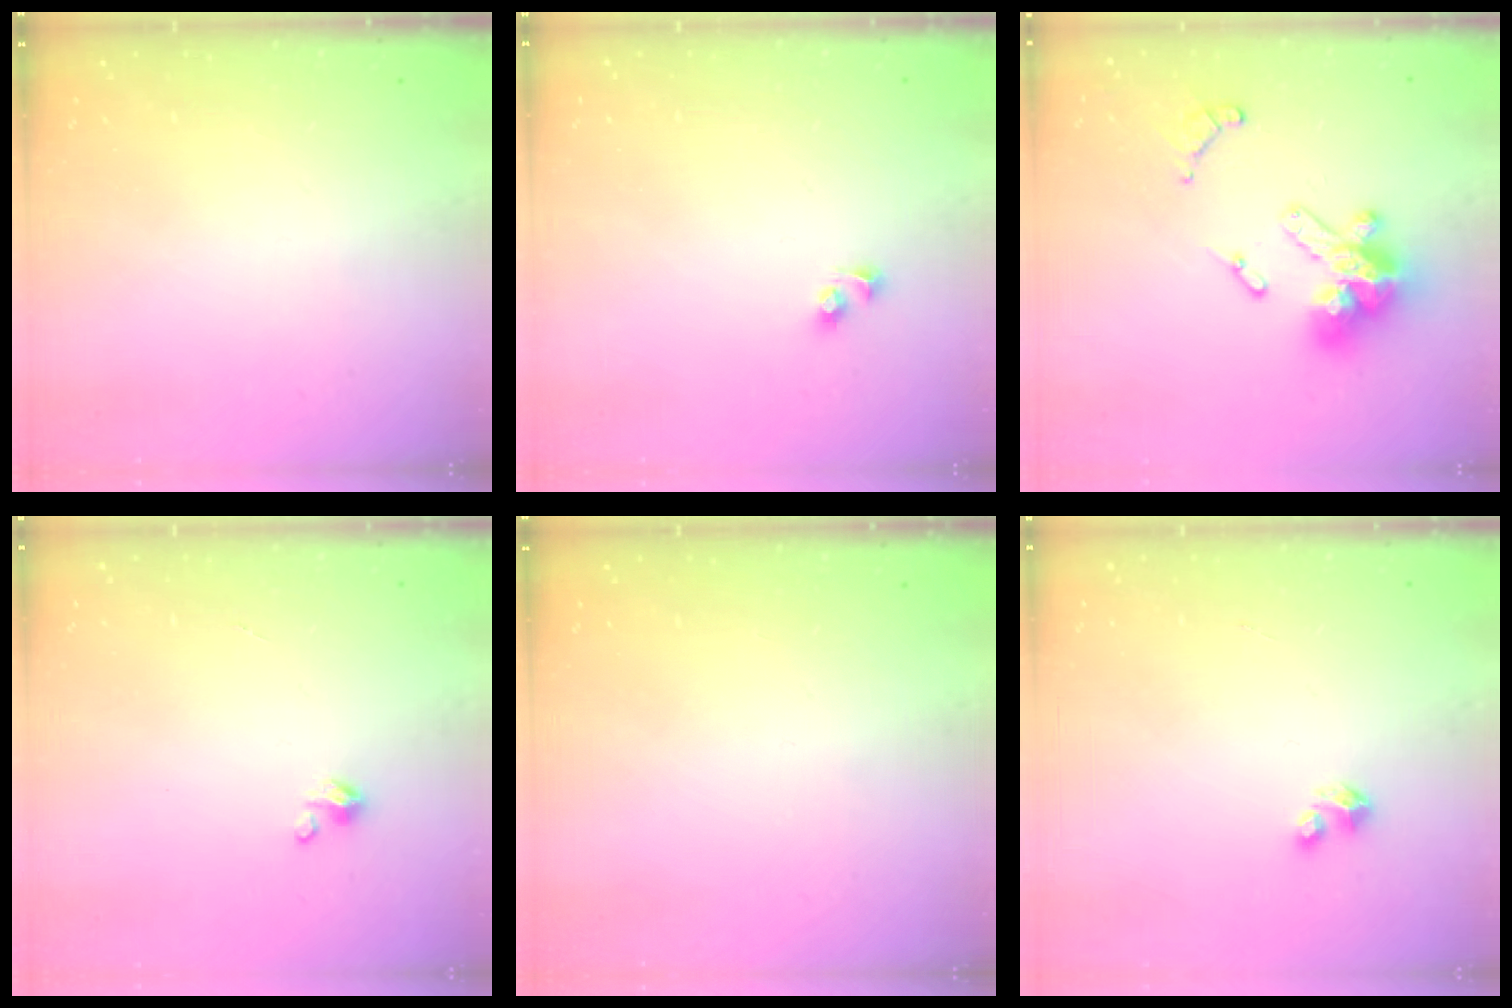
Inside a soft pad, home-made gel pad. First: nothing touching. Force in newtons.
{"total": 2.3, "press": 2.3, "slide": 0.2}
{"total": 16.2, "press": 16.1, "slide": 1.6}
{"total": 1.4, "press": 1.4, "slide": 0.3}
{"total": 0.0}
{"total": 2.8, "press": 2.8, "slide": 0.1}